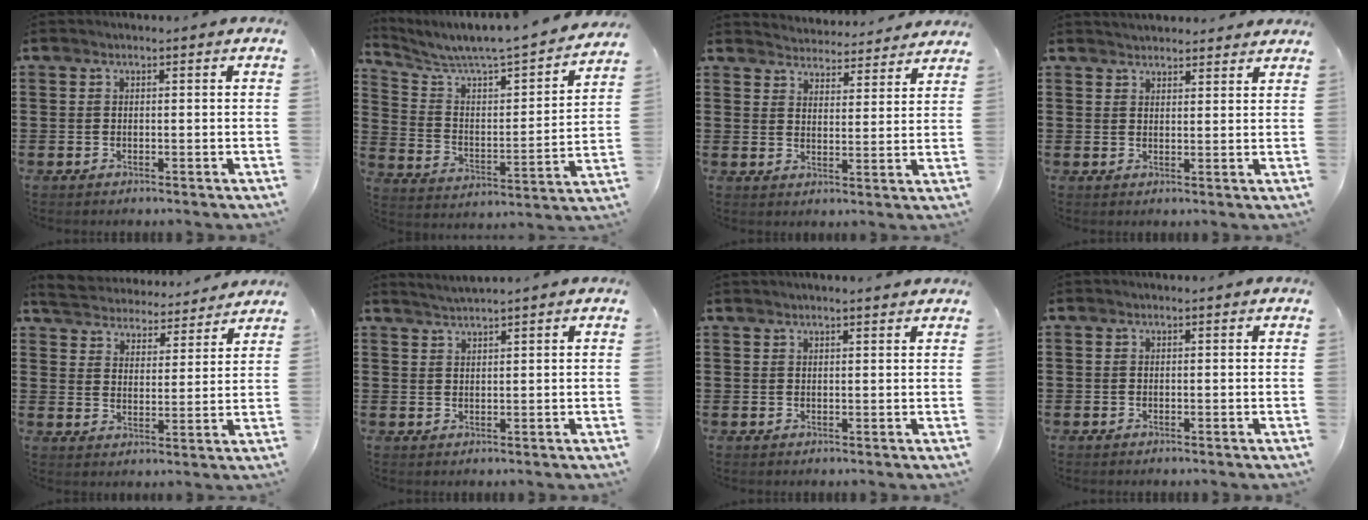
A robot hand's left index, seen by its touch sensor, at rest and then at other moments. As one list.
[{"total": 4.7, "force": [4.3, 0.5, 1.7], "torque": [-0.060, -0.047, 0.064]}, {"total": 4.2, "force": [4.1, 0.0, -0.3], "torque": [-0.005, -0.031, 0.071]}, {"total": 2.4, "force": [2.4, 0.2, -0.1], "torque": [-0.004, -0.001, 0.047]}, {"total": 5.0, "force": [4.9, -0.1, -0.4], "torque": [-0.021, -0.037, 0.084]}, {"total": 1.8, "force": [1.7, -0.5, 0.2], "torque": [-0.006, 0.001, 0.033]}, {"total": 1.4, "force": [1.3, -0.1, 0.6], "torque": [-0.012, 0.000, 0.025]}, {"total": 0.0}]